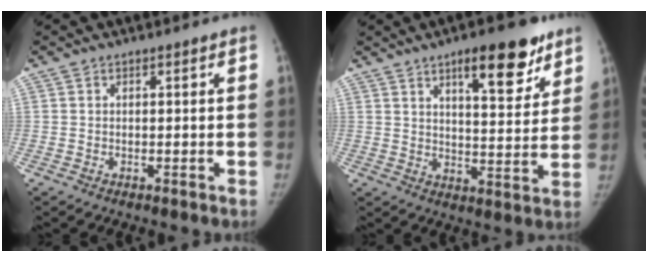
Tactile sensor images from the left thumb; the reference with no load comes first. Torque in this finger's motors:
{"motor_torque": [0.55, 0.11, 1.01, -0.32, 0.06]}